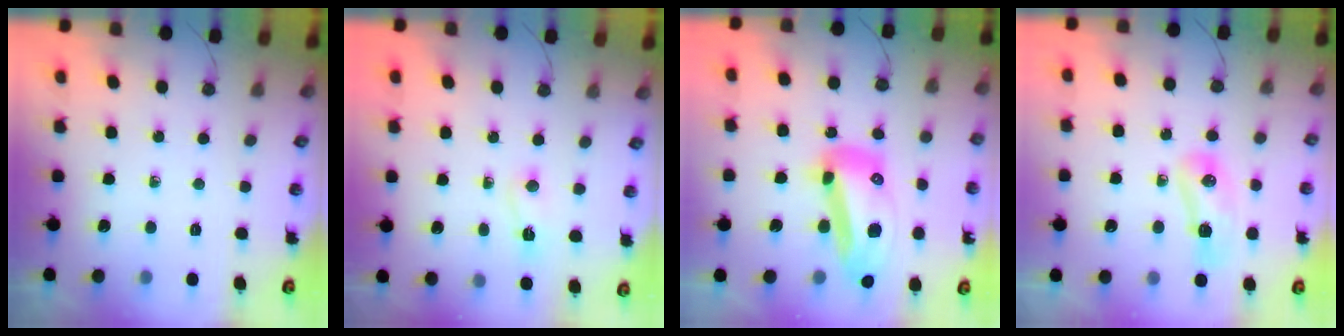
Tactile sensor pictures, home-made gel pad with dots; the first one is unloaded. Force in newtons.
{"total": 2.4, "press": 2.1, "slide": 1.1}
{"total": 16.2, "press": 16.1, "slide": 1.9}
{"total": 8.6, "press": 8.6, "slide": 1.0}